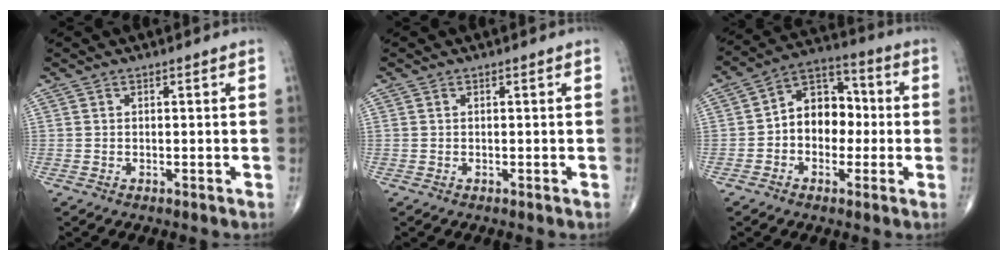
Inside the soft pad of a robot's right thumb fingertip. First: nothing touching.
{"total": 0.0}
{"total": 11.1, "force": [-0.6, 8.2, 7.5], "torque": [-0.075, 0.039, -0.024]}